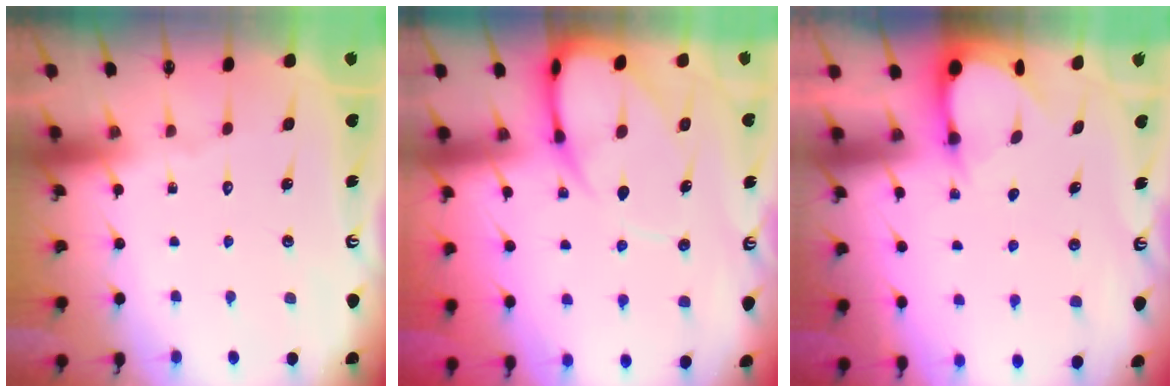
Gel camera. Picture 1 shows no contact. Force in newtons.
{"total": 9.7, "press": 9.7, "slide": 1.2}
{"total": 3.3, "press": 3.3, "slide": 0.4}